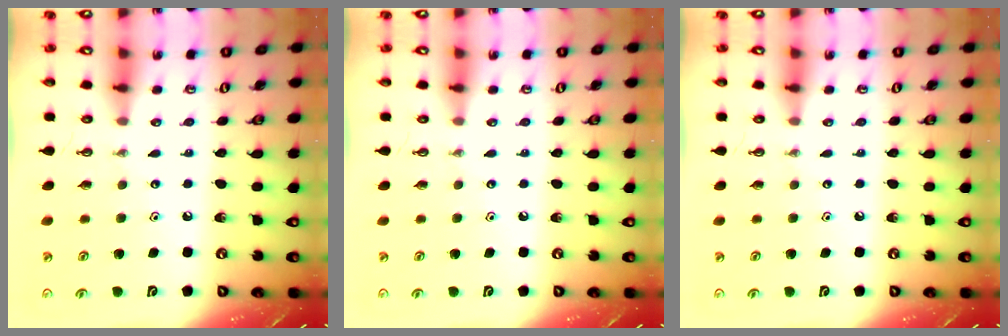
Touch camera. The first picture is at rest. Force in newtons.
{"total": 0.0}
{"total": 0.0}